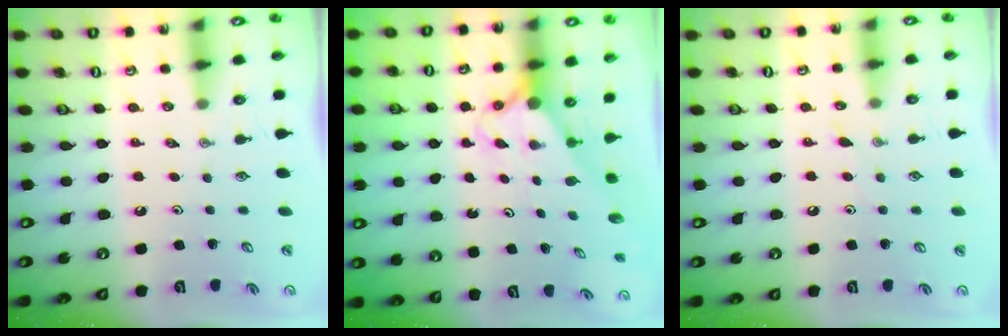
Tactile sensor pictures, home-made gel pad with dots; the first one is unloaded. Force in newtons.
{"total": 2.1, "press": 2.1, "slide": 0.1}
{"total": 4.8, "press": 4.8, "slide": 0.6}